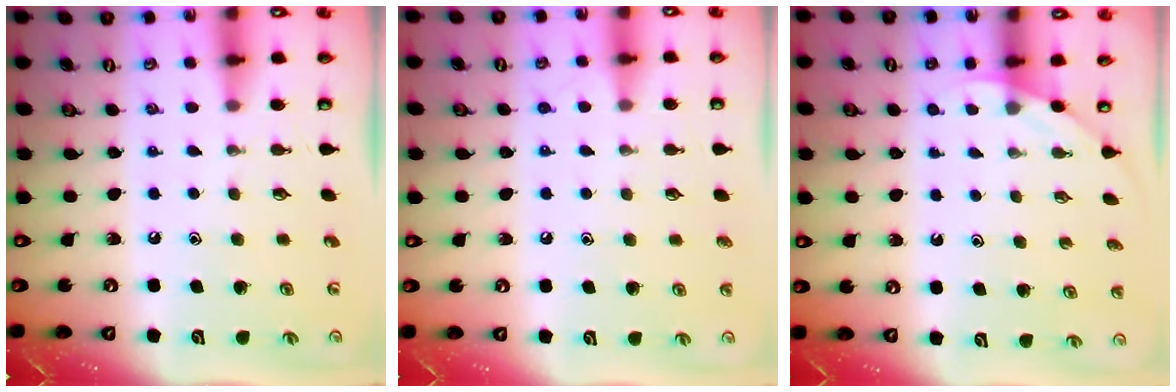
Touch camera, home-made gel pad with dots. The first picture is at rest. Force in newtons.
{"total": 4.2, "press": 4.2, "slide": 0.5}
{"total": 2.6, "press": 2.6, "slide": 0.1}